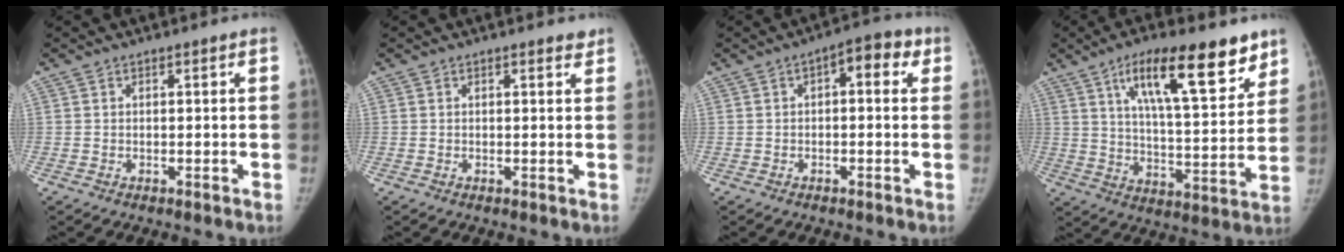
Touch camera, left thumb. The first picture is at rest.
{"total": 1.2, "force": [1.0, 0.4, 0.4], "torque": [0.005, -0.004, 0.011]}
{"total": 6.3, "force": [1.7, 3.1, 5.2], "torque": [-0.042, 0.022, 0.012]}
{"total": 19.9, "force": [11.8, 6.3, 14.7], "torque": [-0.192, -0.049, 0.192]}